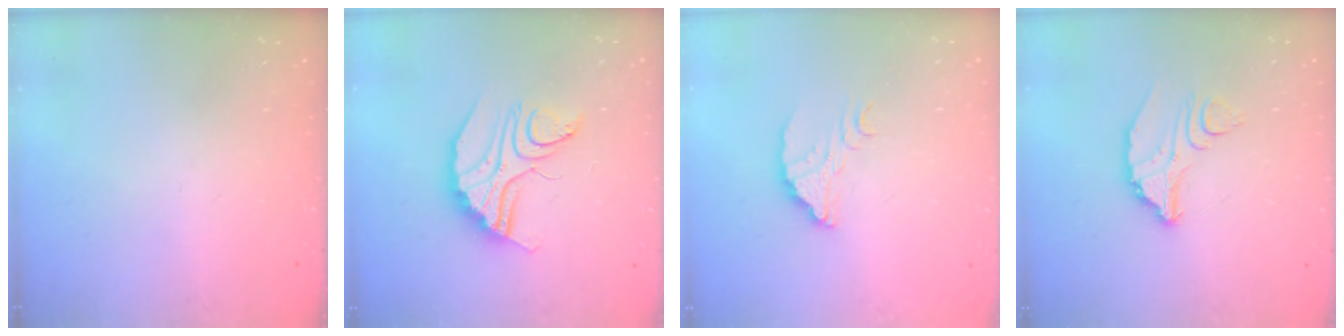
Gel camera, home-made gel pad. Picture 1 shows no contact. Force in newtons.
{"total": 12.2, "press": 12.2, "slide": 1.0}
{"total": 4.5, "press": 4.5, "slide": 0.3}
{"total": 7.5, "press": 7.4, "slide": 0.6}